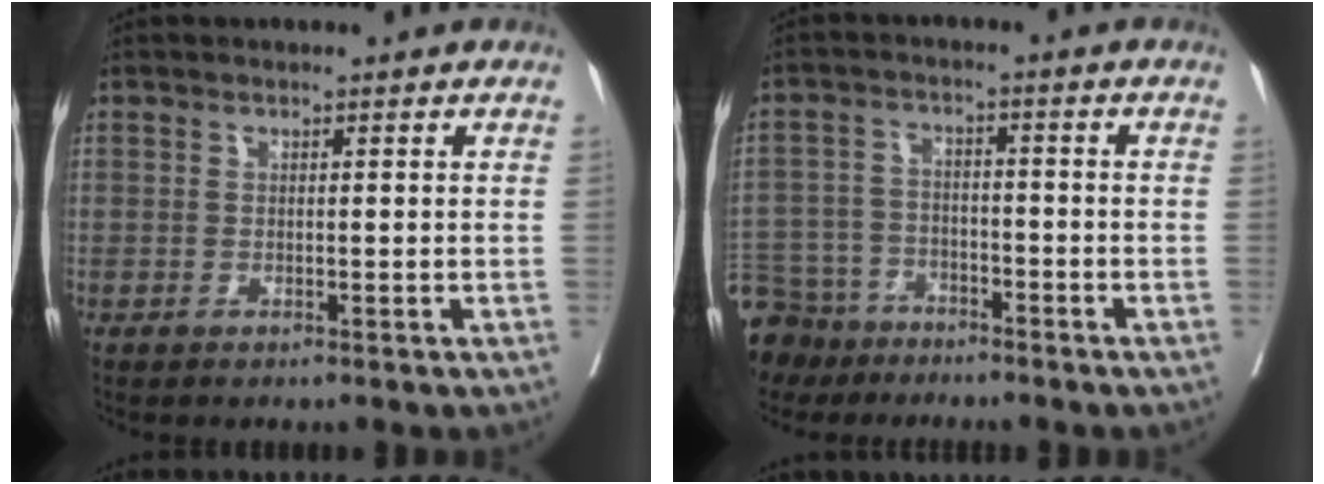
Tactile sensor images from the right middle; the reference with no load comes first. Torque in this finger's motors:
{"motor_torque": [0.40, -0.32, 1.05, 0.21]}